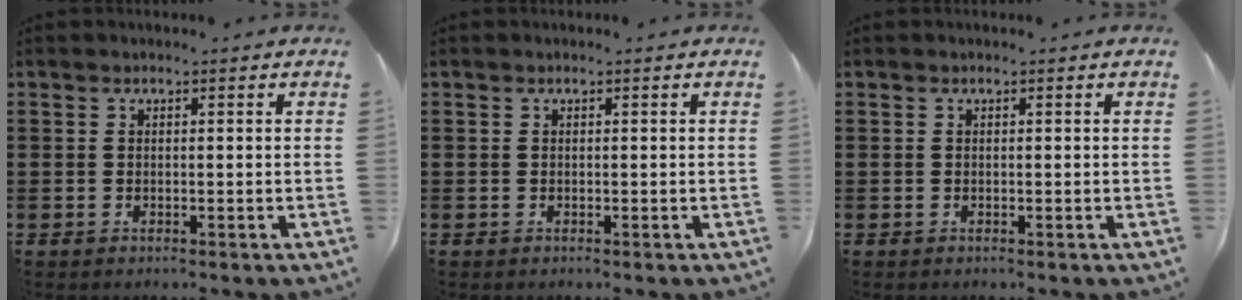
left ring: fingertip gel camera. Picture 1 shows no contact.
{"total": 0.0}
{"total": 0.0}